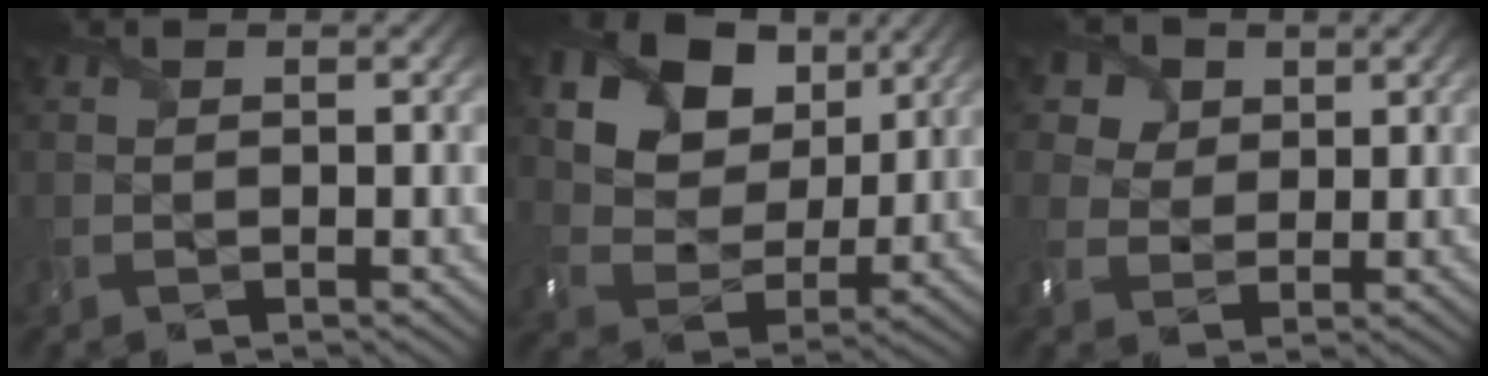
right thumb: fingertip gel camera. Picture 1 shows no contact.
{"total": 13.7, "force": [7.1, 9.4, 6.9], "torque": [-0.170, 0.009, 0.135]}
{"total": 6.3, "force": [3.5, 4.8, 2.2], "torque": [-0.090, -0.008, 0.063]}